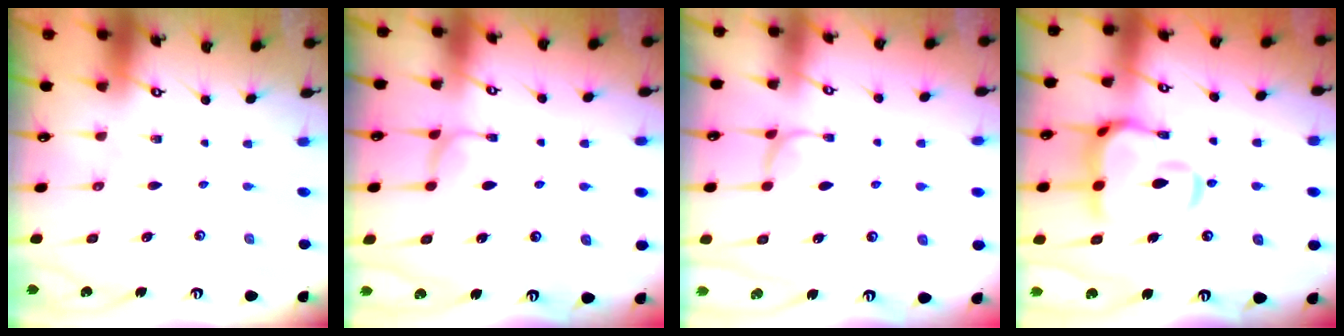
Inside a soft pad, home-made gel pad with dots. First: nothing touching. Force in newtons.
{"total": 2.0, "press": 1.9, "slide": 0.5}
{"total": 1.4, "press": 1.3, "slide": 0.5}
{"total": 8.6, "press": 8.5, "slide": 1.6}